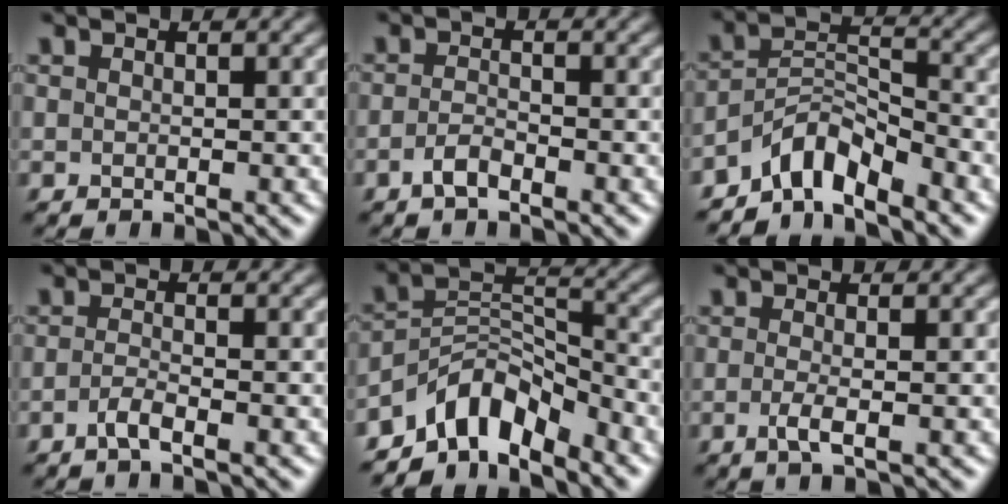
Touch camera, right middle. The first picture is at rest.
{"total": 1.6, "force": [-1.0, 0.5, 1.1], "torque": [-0.025, 0.002, -0.024]}
{"total": 4.7, "force": [-3.8, 1.6, 2.2], "torque": [-0.030, 0.009, -0.081]}
{"total": 1.5, "force": [-0.9, 0.3, 1.2], "torque": [-0.025, 0.003, -0.023]}
{"total": 6.5, "force": [-5.0, 2.9, 3.0], "torque": [-0.033, 0.005, -0.102]}
{"total": 1.8, "force": [-0.5, 0.5, 1.7], "torque": [-0.034, -0.005, -0.014]}